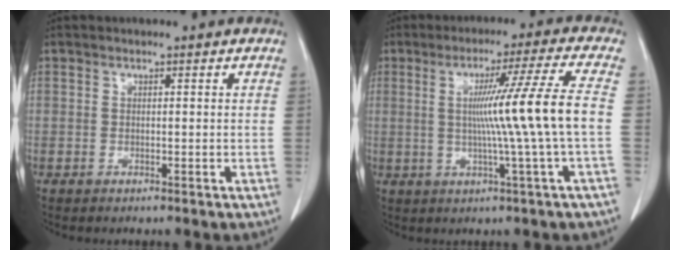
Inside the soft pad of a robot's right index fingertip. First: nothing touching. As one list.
[{"total": 12.0, "force": [-0.2, -2.7, 11.6], "torque": [-0.188, 0.003, 0.005]}]